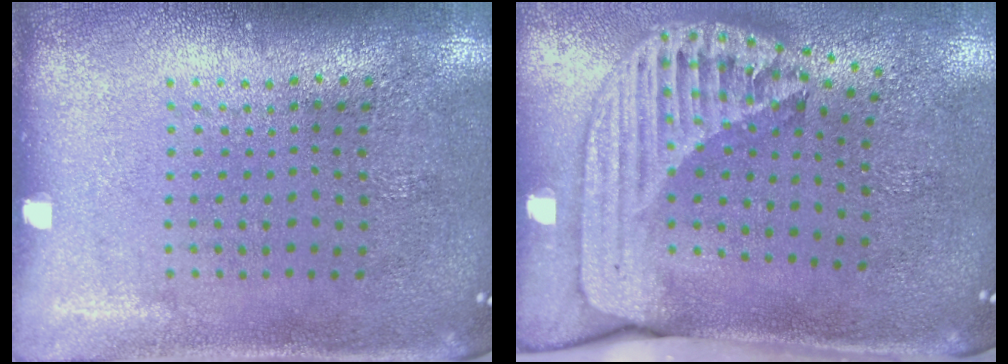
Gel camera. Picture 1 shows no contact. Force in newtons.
{"total": 2.5, "press": 1.7, "slide": 1.9}